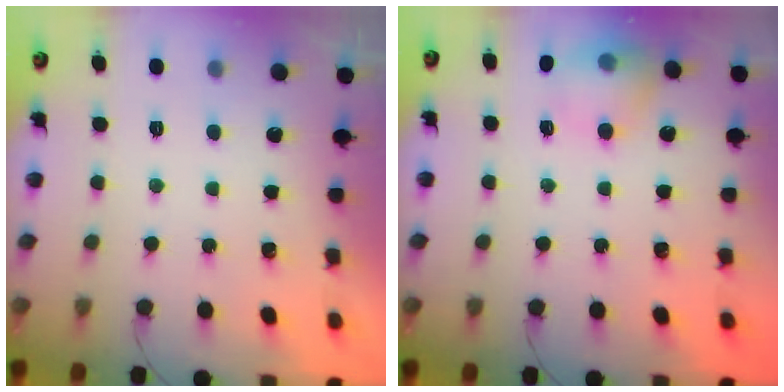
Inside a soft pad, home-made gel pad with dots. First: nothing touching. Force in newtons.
{"total": 12.8, "press": 12.7, "slide": 1.5}